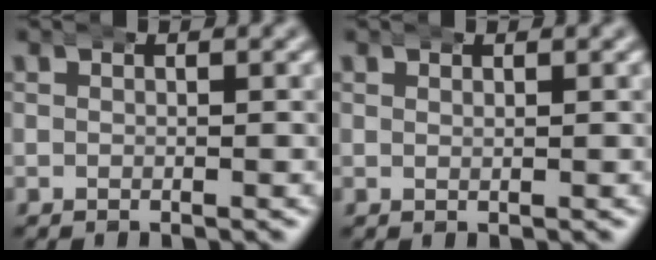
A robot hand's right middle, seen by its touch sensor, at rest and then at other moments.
{"total": 0.6, "force": [0.4, 0.1, 0.4], "torque": [-0.002, -0.001, 0.008]}